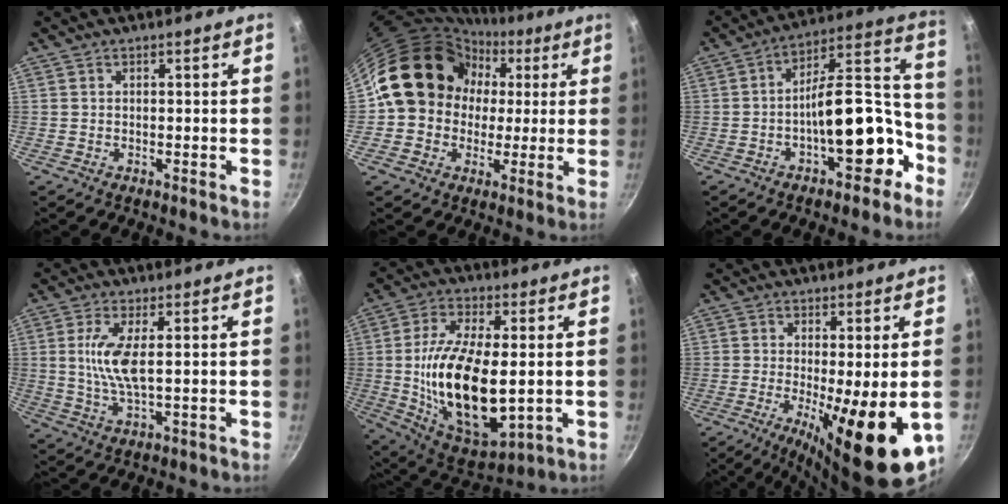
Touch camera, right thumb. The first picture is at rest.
{"total": 16.3, "force": [1.8, 14.4, 7.5], "torque": [-0.083, 0.037, 0.023]}
{"total": 17.4, "force": [-6.7, 8.0, 14.0], "torque": [-0.138, 0.091, -0.096]}
{"total": 7.5, "force": [1.2, 2.2, 7.0], "torque": [-0.152, -0.005, 0.024]}
{"total": 21.6, "force": [-0.7, 9.9, 19.2], "torque": [-0.347, -0.003, -0.001]}
{"total": 17.3, "force": [-4.3, 4.7, 16.1], "torque": [-0.237, -0.018, -0.051]}